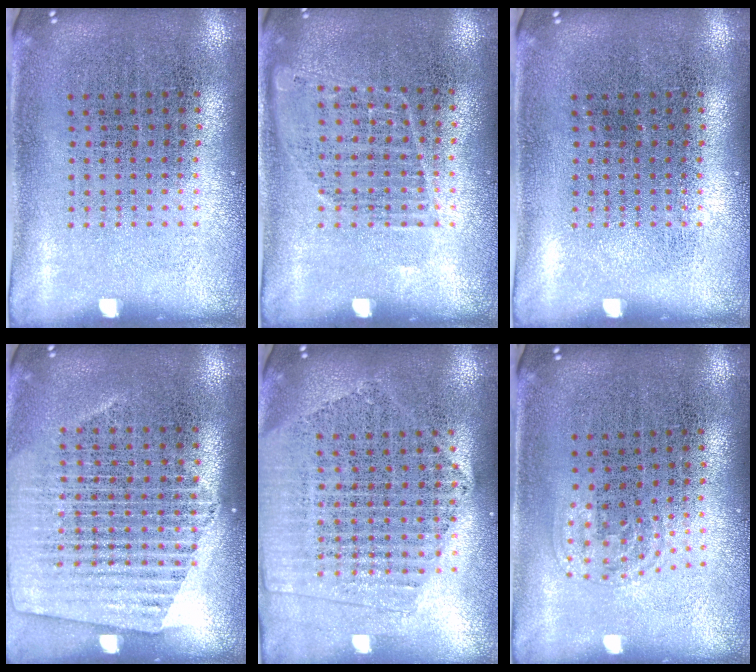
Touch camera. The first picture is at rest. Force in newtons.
{"total": 0.9, "press": 0.9, "slide": 0.2}
{"total": 0.0}
{"total": 1.6, "press": 1.5, "slide": 0.6}
{"total": 2.0, "press": 1.8, "slide": 0.9}
{"total": 1.0, "press": 0.7, "slide": 0.7}